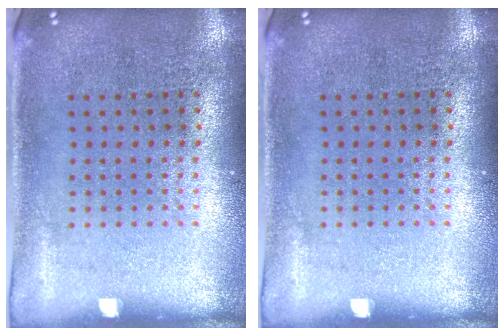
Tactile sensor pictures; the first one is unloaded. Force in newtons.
{"total": 0.0}